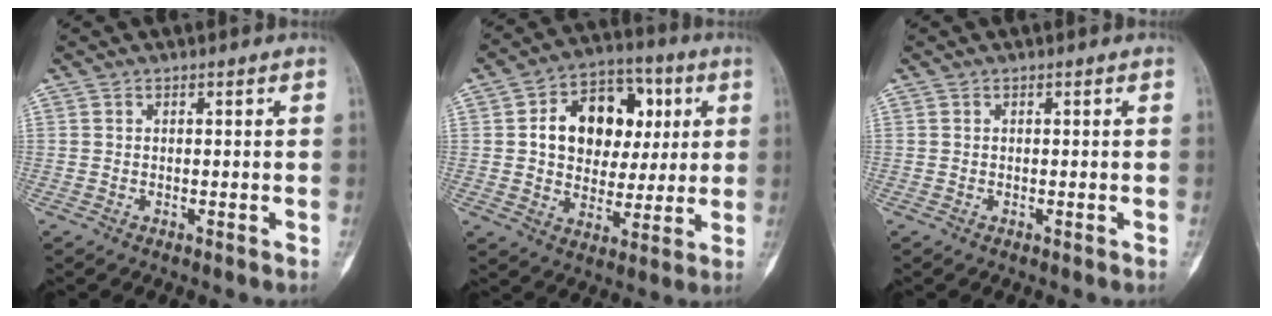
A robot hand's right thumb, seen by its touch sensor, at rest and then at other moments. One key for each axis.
{"total": 16.3, "fx": 3.4, "fy": 12.0, "fz": 10.5, "tx": -0.110, "ty": 0.012, "tz": 0.053}
{"total": 0.0}